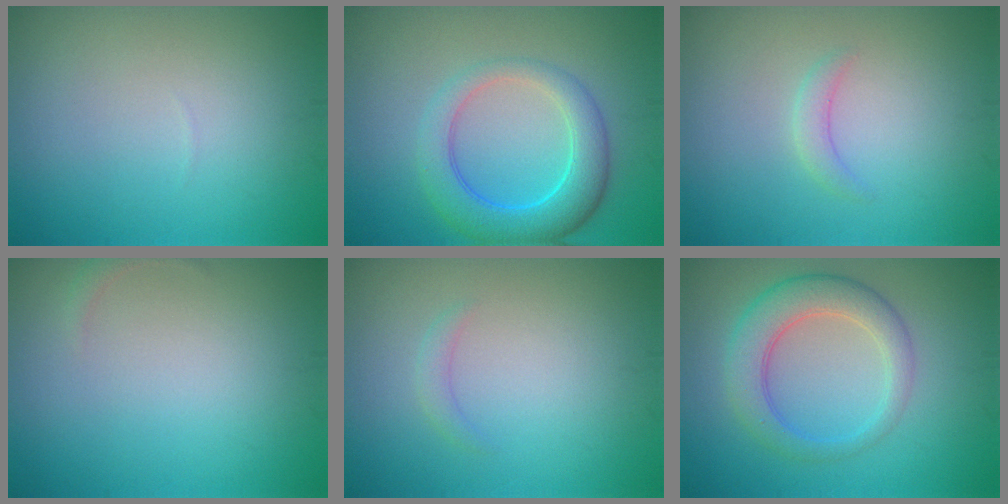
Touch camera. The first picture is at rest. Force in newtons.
{"total": 5.3, "press": 5.3, "slide": 0.2}
{"total": 1.2, "press": 1.2, "slide": 0.2}
{"total": 0.7, "press": 0.7, "slide": 0.1}
{"total": 1.0, "press": 1.0, "slide": 0.1}
{"total": 4.8, "press": 4.7, "slide": 0.1}